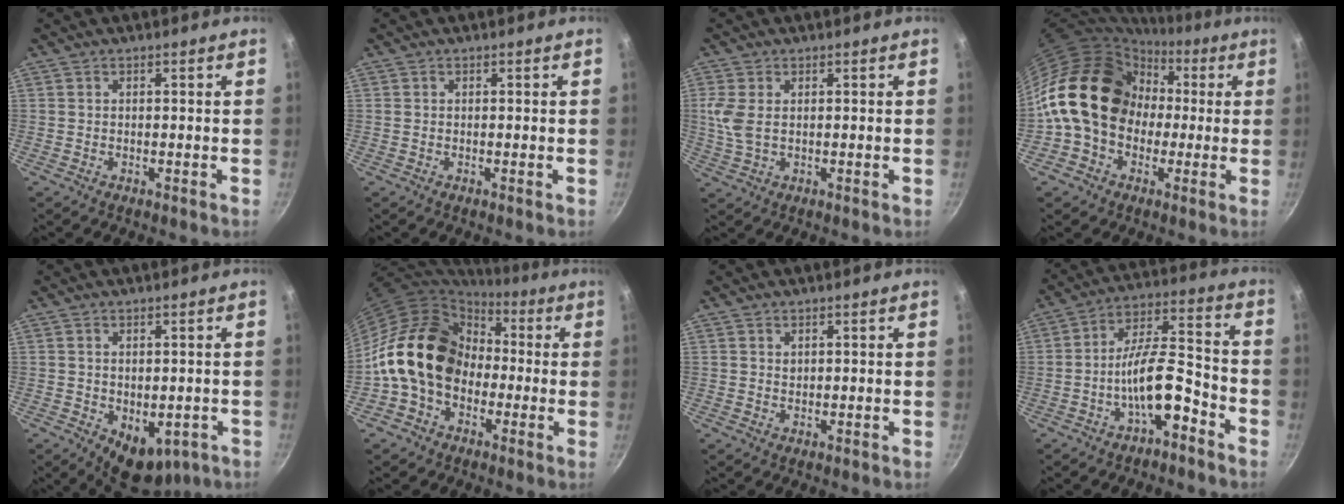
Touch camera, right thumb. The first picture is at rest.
{"total": 0.0}
{"total": 4.8, "force": [0.8, 2.7, 3.9], "torque": [-0.091, 0.000, 0.020]}
{"total": 19.1, "force": [1.0, 15.5, 11.1], "torque": [-0.160, 0.054, 0.011]}
{"total": 8.0, "force": [-2.2, 5.3, 5.6], "torque": [-0.046, -0.002, -0.014]}
{"total": 17.6, "force": [-1.1, 13.8, 10.9], "torque": [-0.158, 0.051, -0.033]}
{"total": 0.6, "force": [0.4, 0.4, 0.2], "torque": [-0.002, -0.003, 0.007]}
{"total": 11.4, "force": [-5.7, 4.1, 8.9], "torque": [-0.137, 0.059, -0.100]}